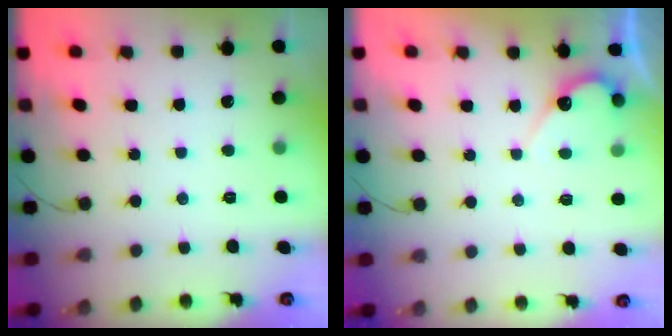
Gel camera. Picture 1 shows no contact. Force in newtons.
{"total": 6.1, "press": 6.1, "slide": 0.3}